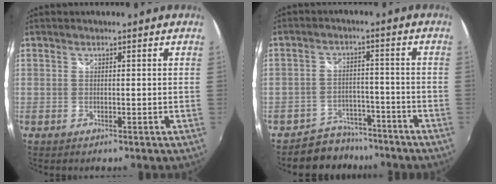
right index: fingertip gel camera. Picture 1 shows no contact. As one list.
[{"total": 7.5, "force": [-6.2, 4.1, 0.1], "torque": [-0.013, 0.024, -0.092]}]